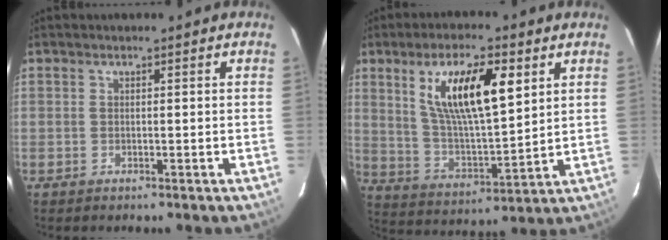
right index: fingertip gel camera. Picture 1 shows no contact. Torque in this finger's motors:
{"motor_torque": [0.85, 0.62, 0.42, 0.16]}